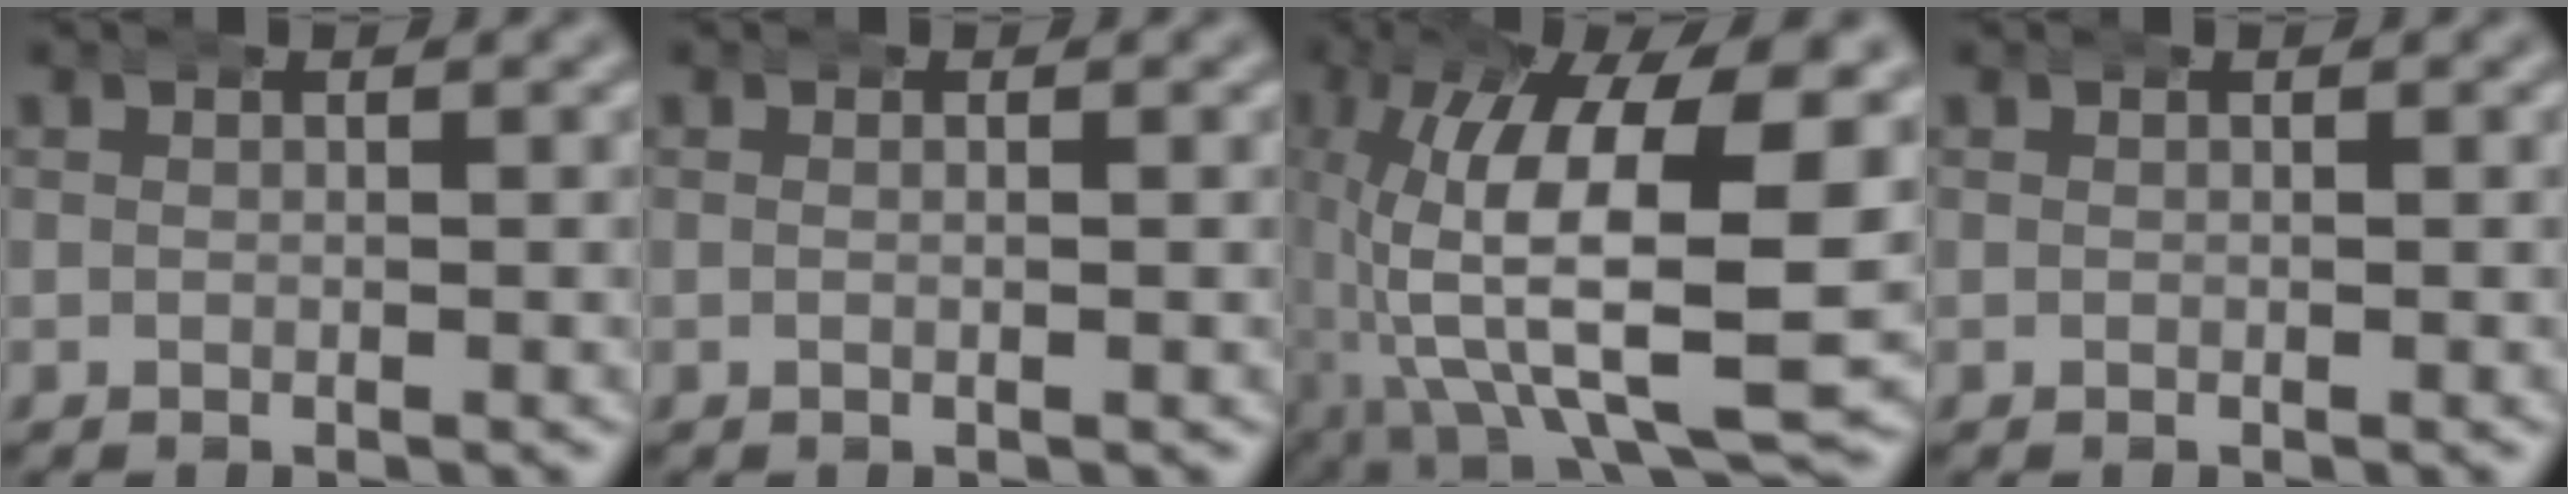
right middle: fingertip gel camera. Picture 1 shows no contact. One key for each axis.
{"total": 0.9, "fx": 0.0, "fy": 0.2, "fz": 0.9, "tx": -0.012, "ty": 0.004, "tz": -0.004}
{"total": 16.9, "fx": -1.0, "fy": 7.7, "fz": 15.0, "tx": -0.256, "ty": -0.035, "tz": 0.003}
{"total": 0.0}